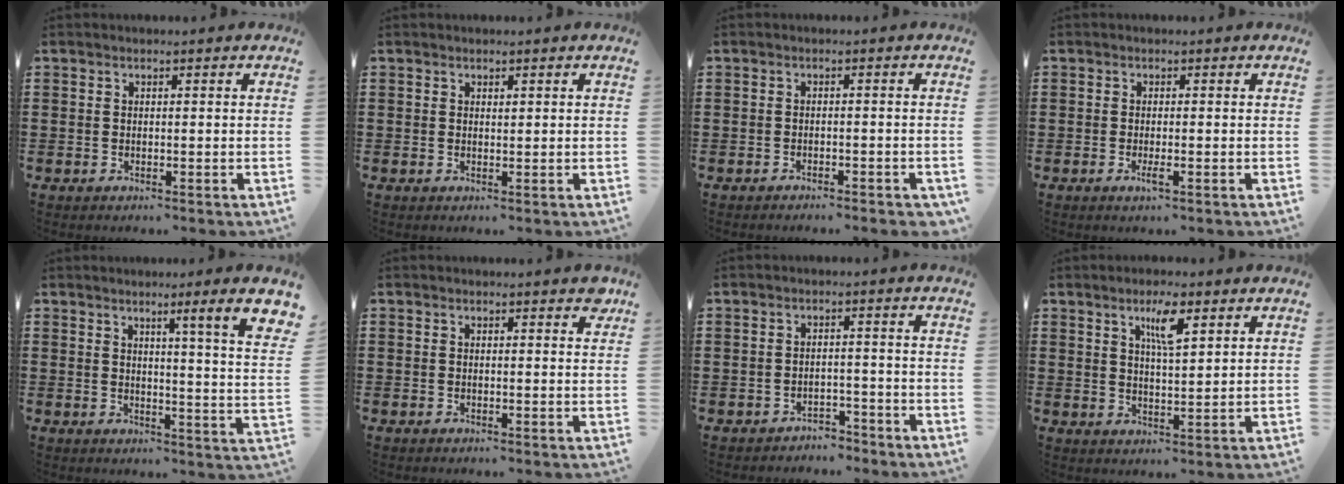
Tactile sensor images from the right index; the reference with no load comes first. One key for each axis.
{"total": 0.5, "fx": 0.4, "fy": 0.3, "fz": 0.2, "tx": -0.005, "ty": 0.002, "tz": 0.007}
{"total": 1.2, "fx": -1.2, "fy": 0.1, "fz": 0.2, "tx": -0.007, "ty": 0.000, "tz": -0.025}
{"total": 1.6, "fx": -0.7, "fy": 0.2, "fz": 1.5, "tx": -0.033, "ty": -0.006, "tz": -0.014}
{"total": 6.1, "fx": 3.0, "fy": -0.5, "fz": 5.3, "tx": -0.087, "ty": -0.028, "tz": 0.038}
{"total": 1.3, "fx": 0.9, "fy": 0.6, "fz": 0.8, "tx": -0.001, "ty": -0.002, "tz": 0.012}
{"total": 2.6, "fx": -2.5, "fy": 0.6, "fz": -0.2, "tx": -0.006, "ty": 0.003, "tz": -0.055}
{"total": 5.0, "fx": 2.8, "fy": 1.0, "fz": 4.0, "tx": -0.071, "ty": 0.002, "tz": 0.042}